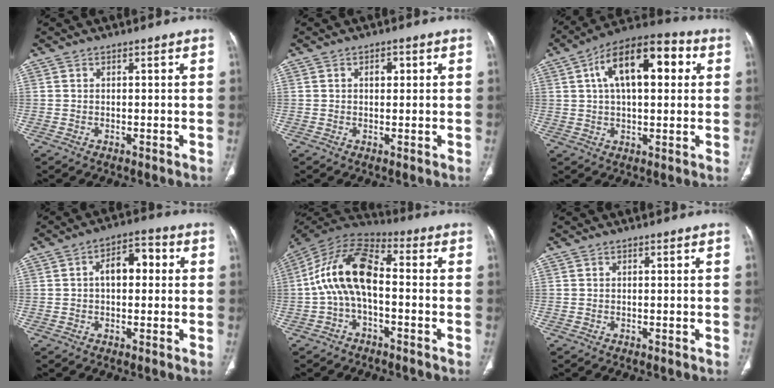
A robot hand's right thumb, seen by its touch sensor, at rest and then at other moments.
{"total": 1.9, "force": [0.5, 1.2, 1.3], "torque": [-0.012, 0.002, 0.006]}
{"total": 16.8, "force": [4.6, 8.1, 14.0], "torque": [-0.198, 0.024, 0.063]}
{"total": 7.2, "force": [0.8, 4.3, 5.7], "torque": [-0.070, 0.026, 0.003]}
{"total": 13.9, "force": [-1.1, 7.1, 11.8], "torque": [-0.223, 0.044, -0.033]}
{"total": 0.0}